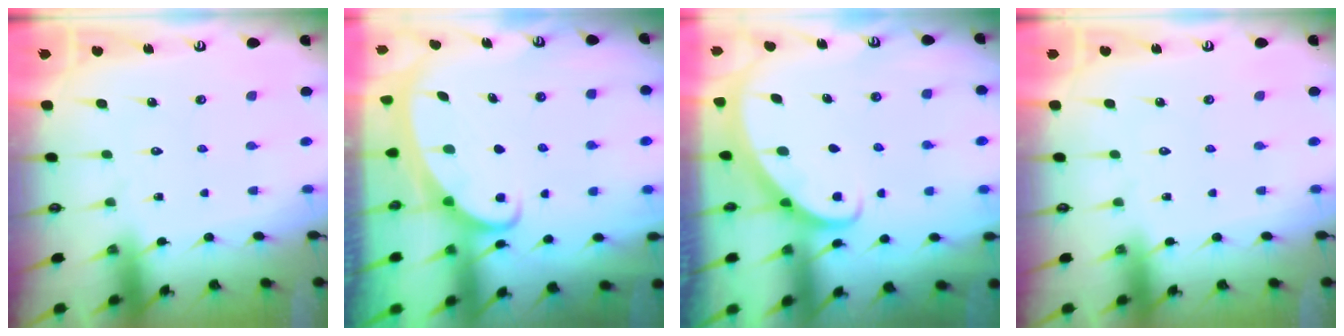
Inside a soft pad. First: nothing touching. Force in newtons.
{"total": 2.3, "press": 2.2, "slide": 0.4}
{"total": 2.6, "press": 2.6, "slide": 0.2}
{"total": 0.0}